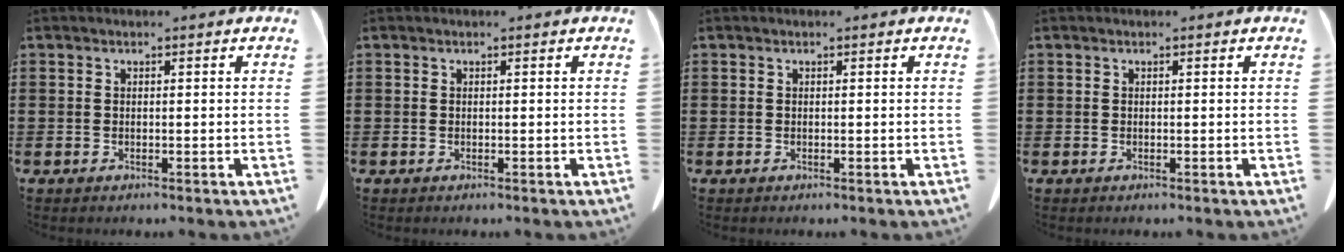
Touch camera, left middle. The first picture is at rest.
{"total": 0.0}
{"total": 0.0}
{"total": 0.0}